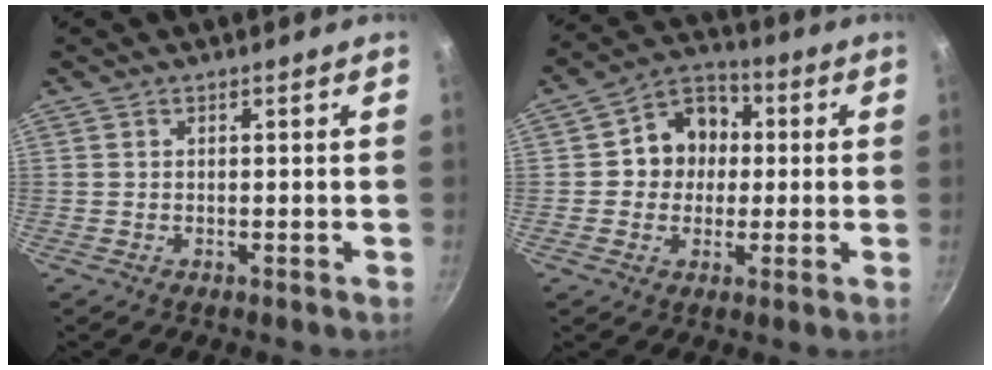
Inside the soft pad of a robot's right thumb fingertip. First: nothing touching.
{"total": 10.1, "force": [0.6, 8.9, 4.6], "torque": [-0.026, 0.019, -0.007]}